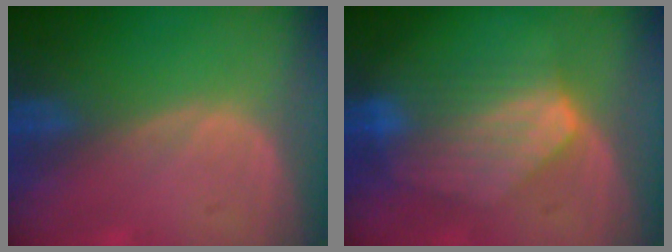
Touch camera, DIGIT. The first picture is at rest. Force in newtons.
{"total": 7.2, "press": 7.1, "slide": 1.2}